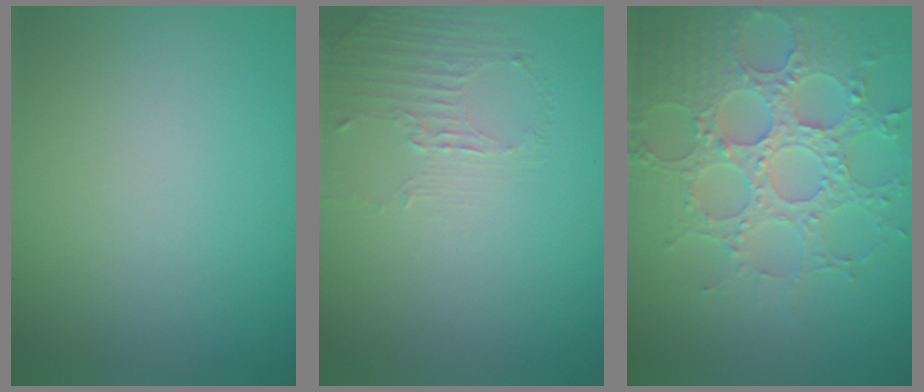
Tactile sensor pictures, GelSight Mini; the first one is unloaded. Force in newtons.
{"total": 1.4, "press": 0.6, "slide": 1.2}
{"total": 6.5, "press": 5.5, "slide": 3.4}